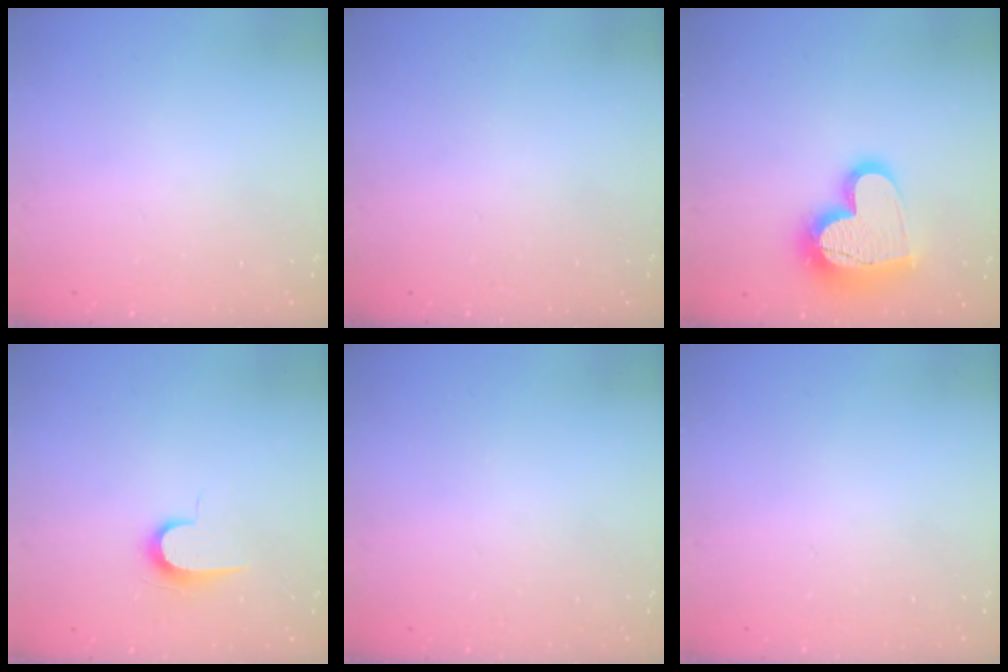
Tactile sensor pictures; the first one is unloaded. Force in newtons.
{"total": 0.0}
{"total": 18.5, "press": 18.4, "slide": 1.6}
{"total": 6.4, "press": 6.3, "slide": 0.7}
{"total": 0.0}
{"total": 0.0}